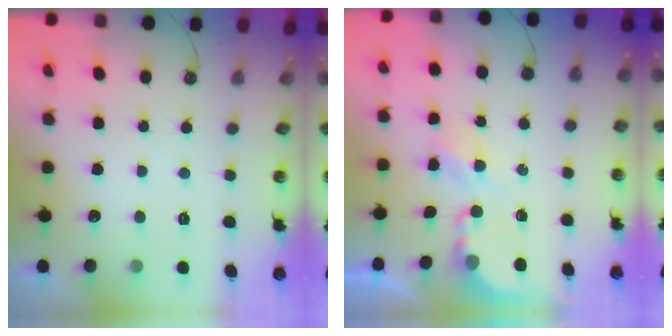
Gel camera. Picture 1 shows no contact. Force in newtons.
{"total": 3.8, "press": 3.8, "slide": 0.4}